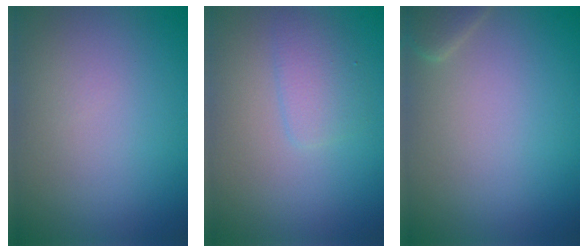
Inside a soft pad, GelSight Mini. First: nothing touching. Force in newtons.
{"total": 1.9, "press": 1.9, "slide": 0.2}
{"total": 1.7, "press": 1.7, "slide": 0.2}